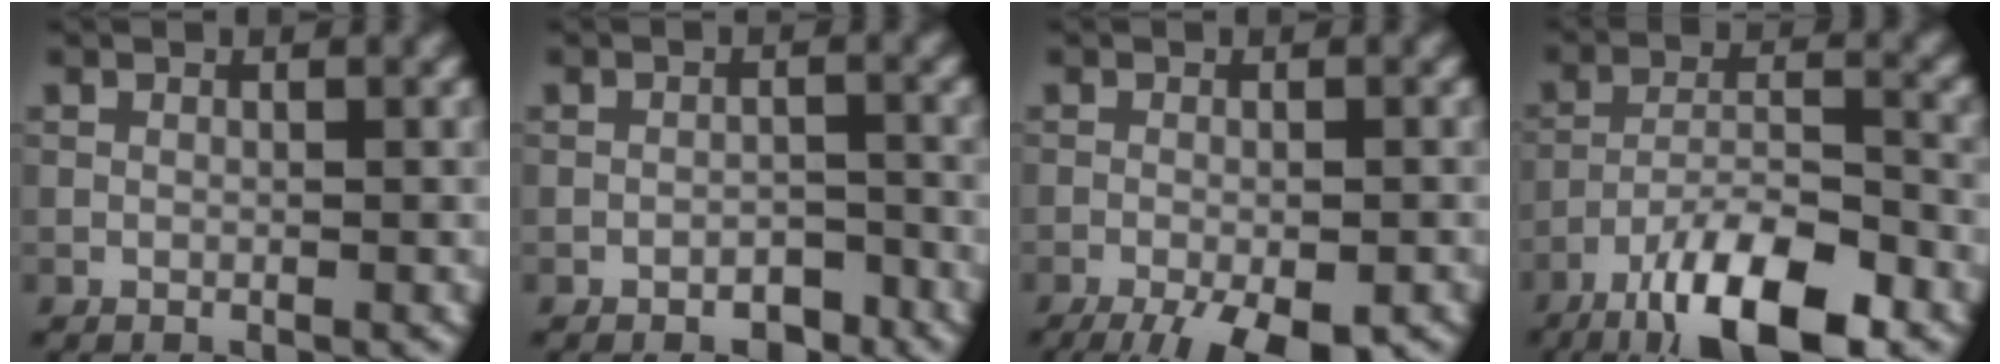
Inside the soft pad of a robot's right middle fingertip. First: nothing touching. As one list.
[{"total": 2.0, "force": [-1.4, 1.0, 1.0], "torque": [-0.011, 0.006, -0.023]}, {"total": 7.4, "force": [-4.8, 2.2, 5.2], "torque": [-0.081, -0.029, -0.068]}, {"total": 11.0, "force": [-7.4, 3.1, 7.6], "torque": [-0.130, 0.002, -0.135]}]